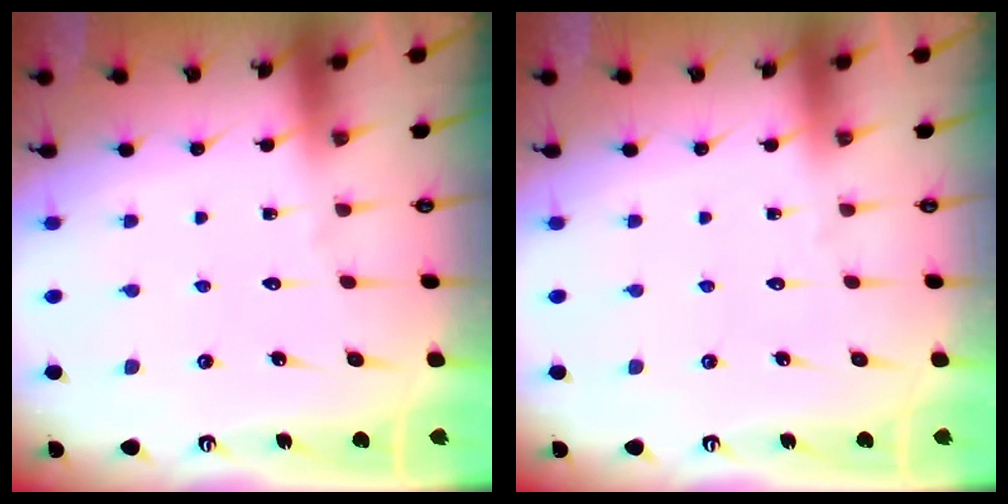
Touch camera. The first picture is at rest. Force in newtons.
{"total": 0.0}